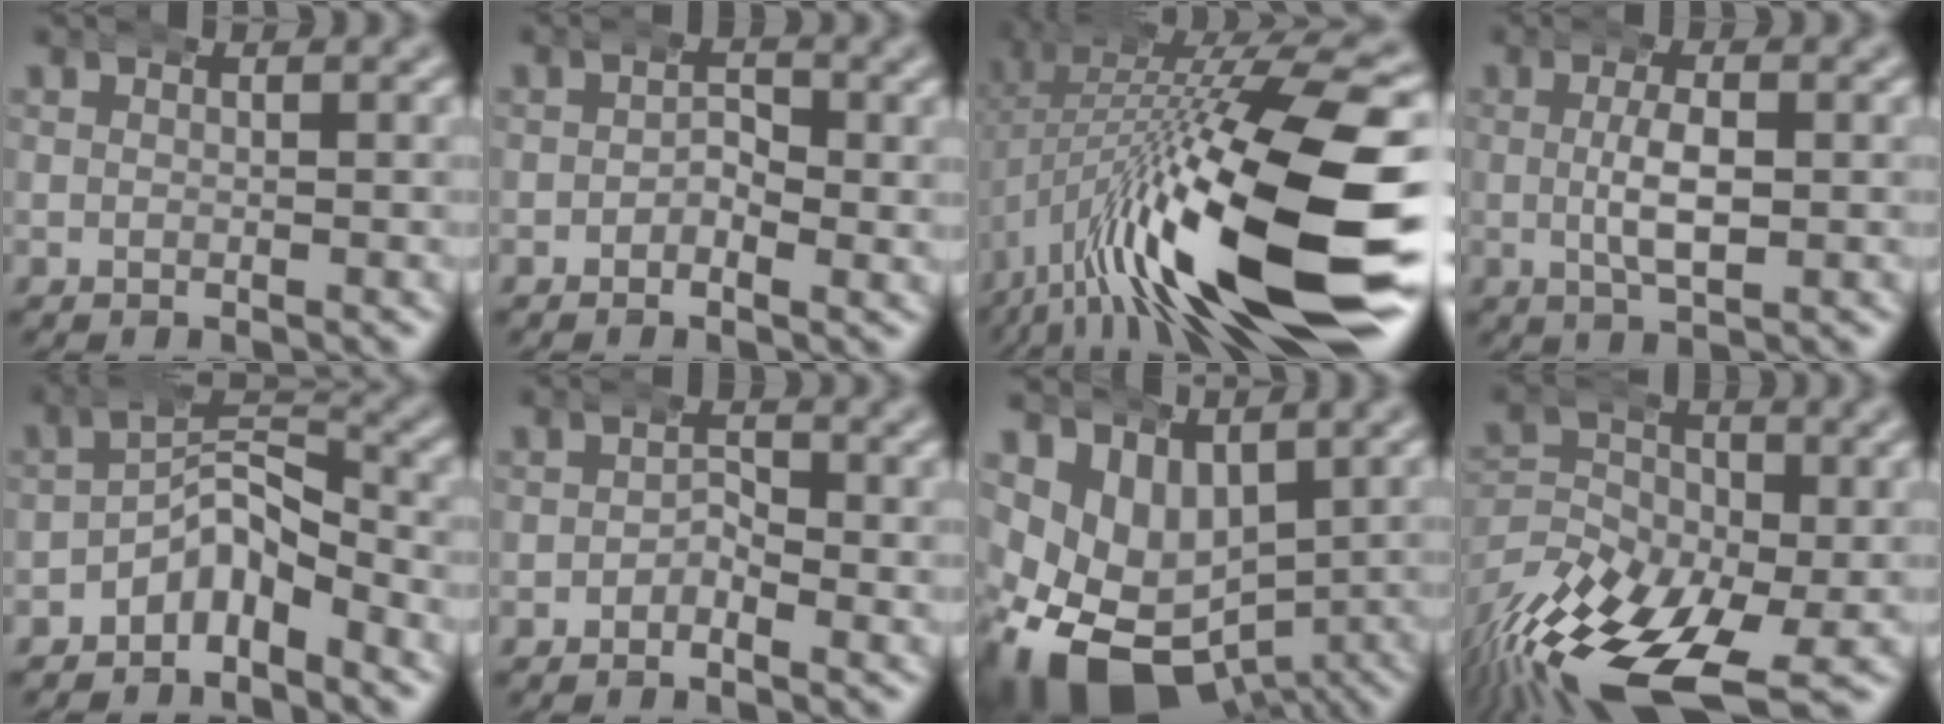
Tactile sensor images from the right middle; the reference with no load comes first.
{"total": 1.5, "force": [0.0, 1.2, 0.9], "torque": [-0.005, 0.000, -0.006]}
{"total": 15.8, "force": [-1.8, 6.0, 14.6], "torque": [-0.228, -0.002, -0.009]}
{"total": 3.2, "force": [0.8, 0.9, 3.0], "torque": [-0.046, 0.006, 0.012]}
{"total": 5.1, "force": [-2.0, 3.0, 3.7], "torque": [-0.031, 0.005, -0.042]}
{"total": 1.3, "force": [-0.3, 1.1, 0.7], "torque": [-0.001, -0.001, -0.011]}
{"total": 12.7, "force": [-3.0, 9.6, 7.7], "torque": [-0.163, -0.064, -0.023]}
{"total": 9.7, "force": [-4.5, 5.3, 6.8], "torque": [-0.116, -0.038, -0.060]}